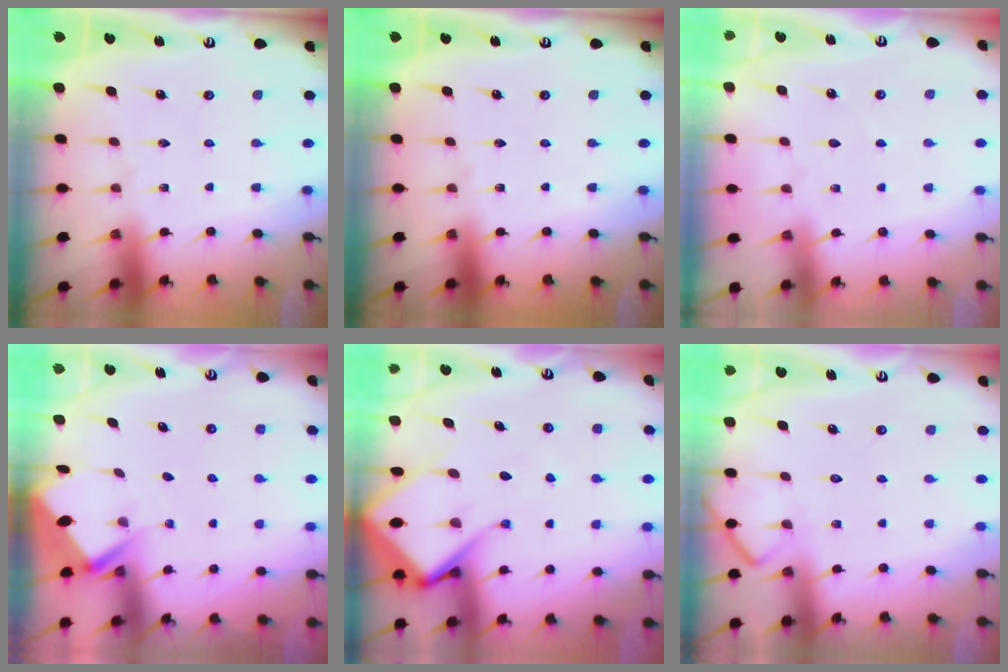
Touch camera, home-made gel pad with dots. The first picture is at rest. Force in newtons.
{"total": 0.0}
{"total": 2.7, "press": 2.6, "slide": 0.3}
{"total": 2.9, "press": 2.8, "slide": 0.4}
{"total": 12.1, "press": 12.1, "slide": 1.3}
{"total": 6.7, "press": 6.7, "slide": 0.7}